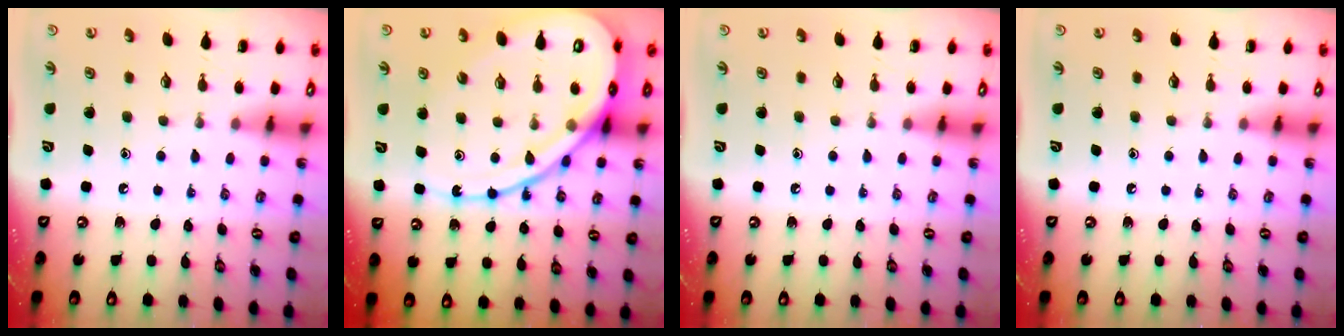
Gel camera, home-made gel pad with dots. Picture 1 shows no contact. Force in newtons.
{"total": 20.9, "press": 20.8, "slide": 2.3}
{"total": 0.0}
{"total": 0.0}